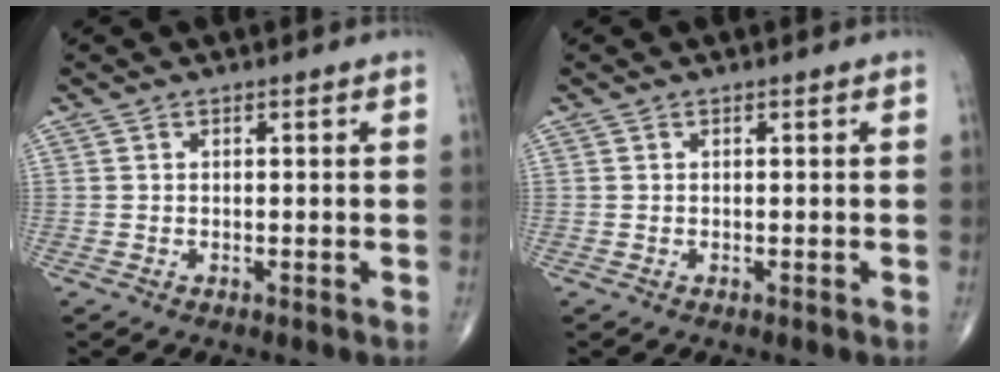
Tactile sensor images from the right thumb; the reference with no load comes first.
{"total": 0.0}